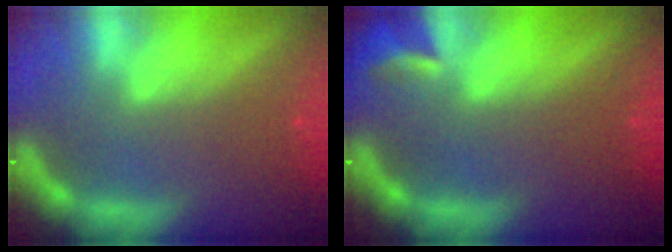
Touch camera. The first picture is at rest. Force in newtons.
{"total": 2.4}